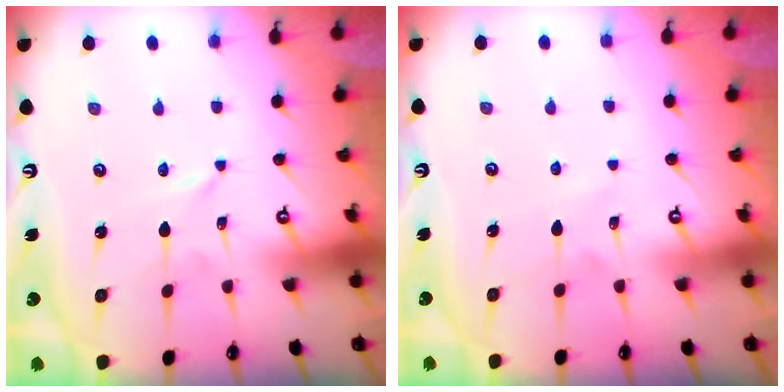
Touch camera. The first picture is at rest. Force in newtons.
{"total": 3.9, "press": 3.9, "slide": 0.4}